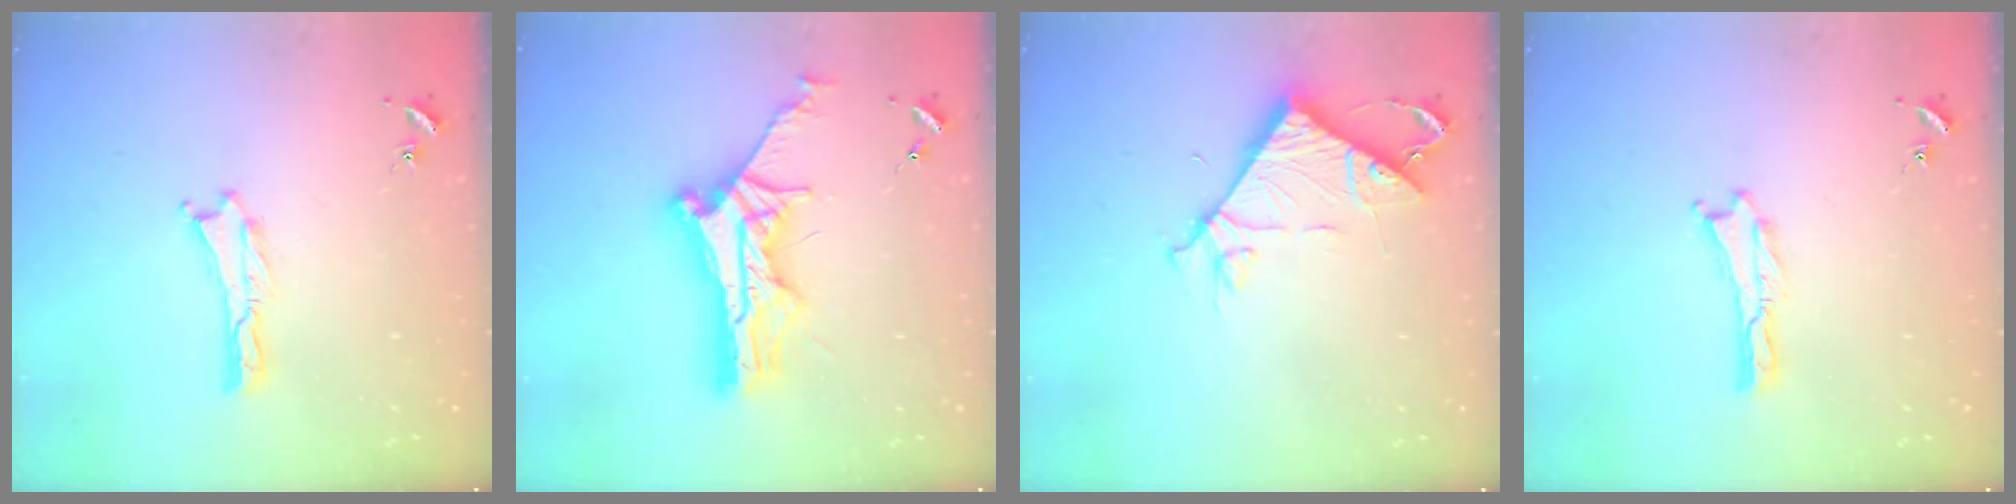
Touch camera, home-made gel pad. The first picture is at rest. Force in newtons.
{"total": 12.0, "press": 12.0, "slide": 0.8}
{"total": 7.9, "press": 7.8, "slide": 0.6}
{"total": 0.0}